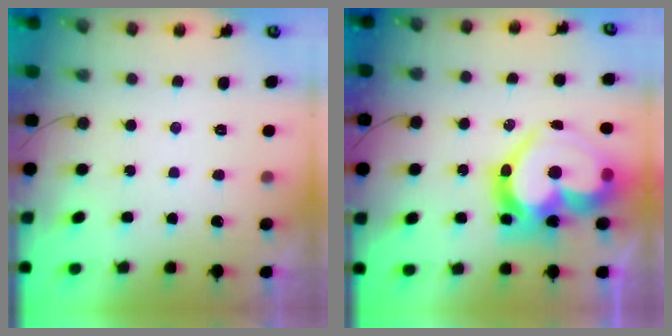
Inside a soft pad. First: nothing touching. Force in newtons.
{"total": 25.5, "press": 25.4, "slide": 2.5}